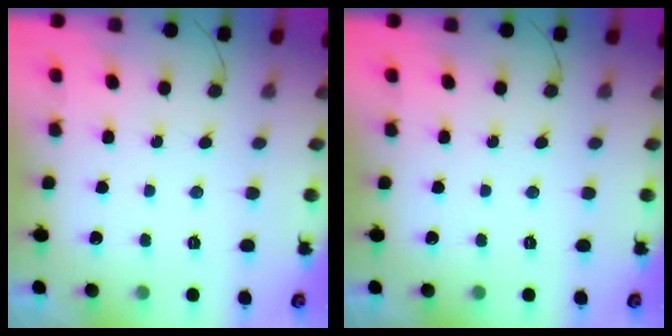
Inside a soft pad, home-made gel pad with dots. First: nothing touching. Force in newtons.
{"total": 0.0}